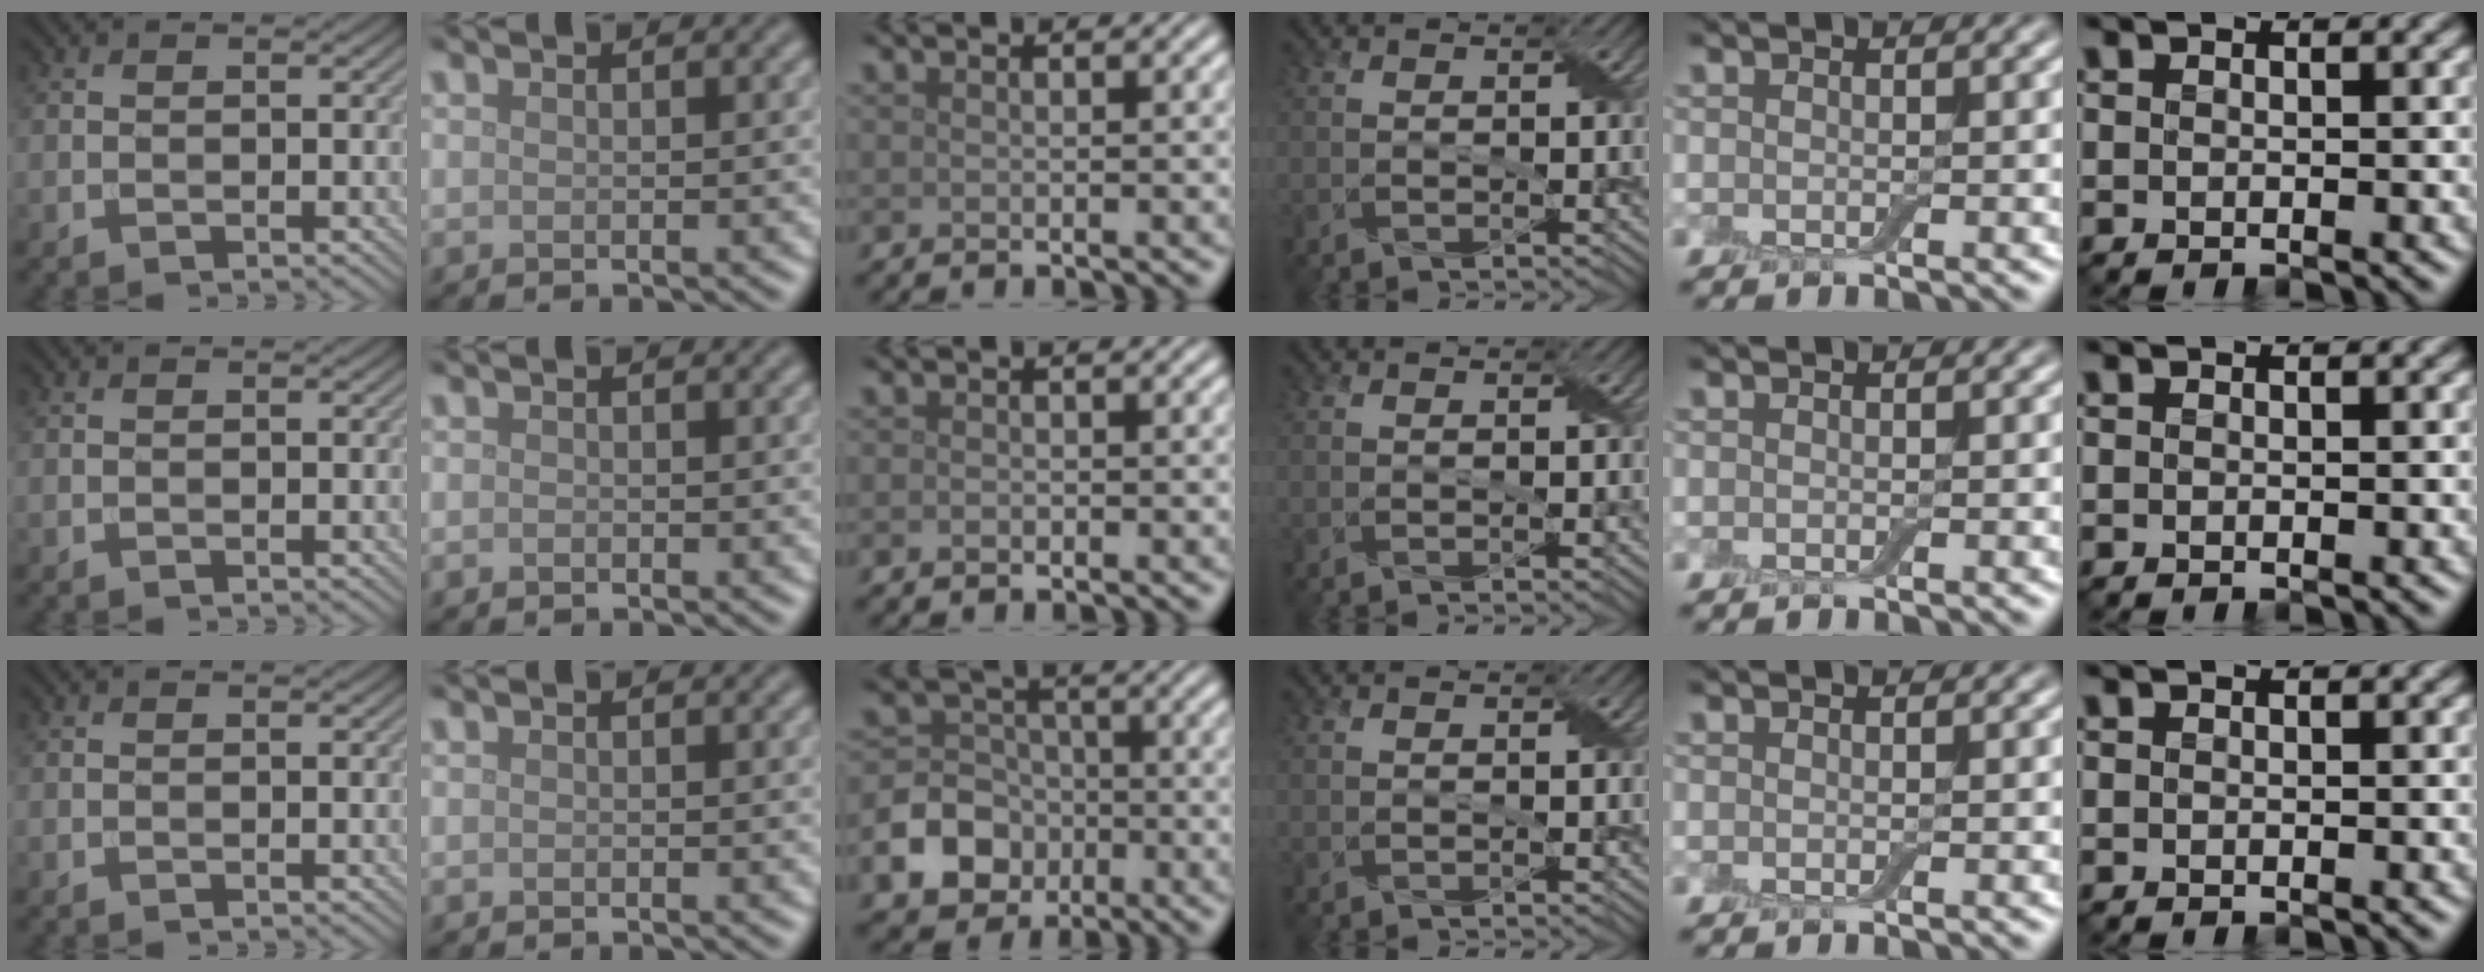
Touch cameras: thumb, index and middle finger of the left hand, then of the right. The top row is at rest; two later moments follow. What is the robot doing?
{"motion": "fold", "object": "aluminum foil"}